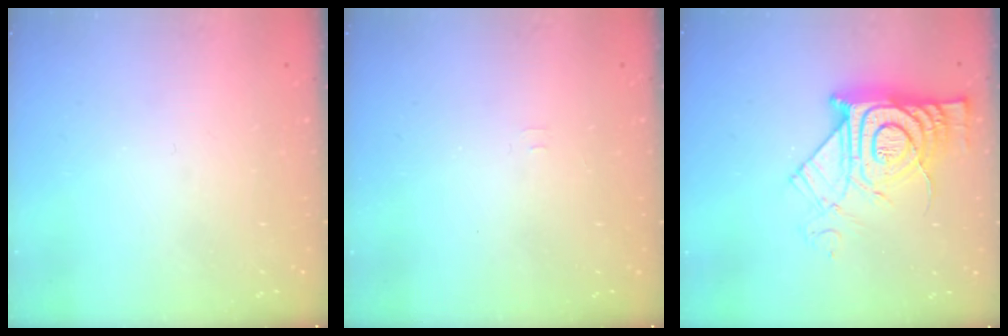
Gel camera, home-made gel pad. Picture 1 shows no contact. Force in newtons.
{"total": 3.4, "press": 3.3, "slide": 0.4}
{"total": 15.8, "press": 15.8, "slide": 1.2}